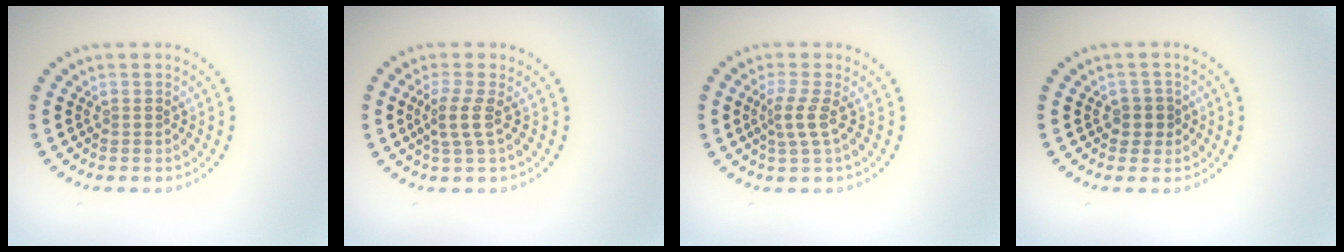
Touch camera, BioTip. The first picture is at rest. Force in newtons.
{"total": 2.2, "press": 1.7, "slide": 1.4}
{"total": 2.2, "press": 1.6, "slide": 1.5}
{"total": 1.8, "press": 1.5, "slide": 0.9}